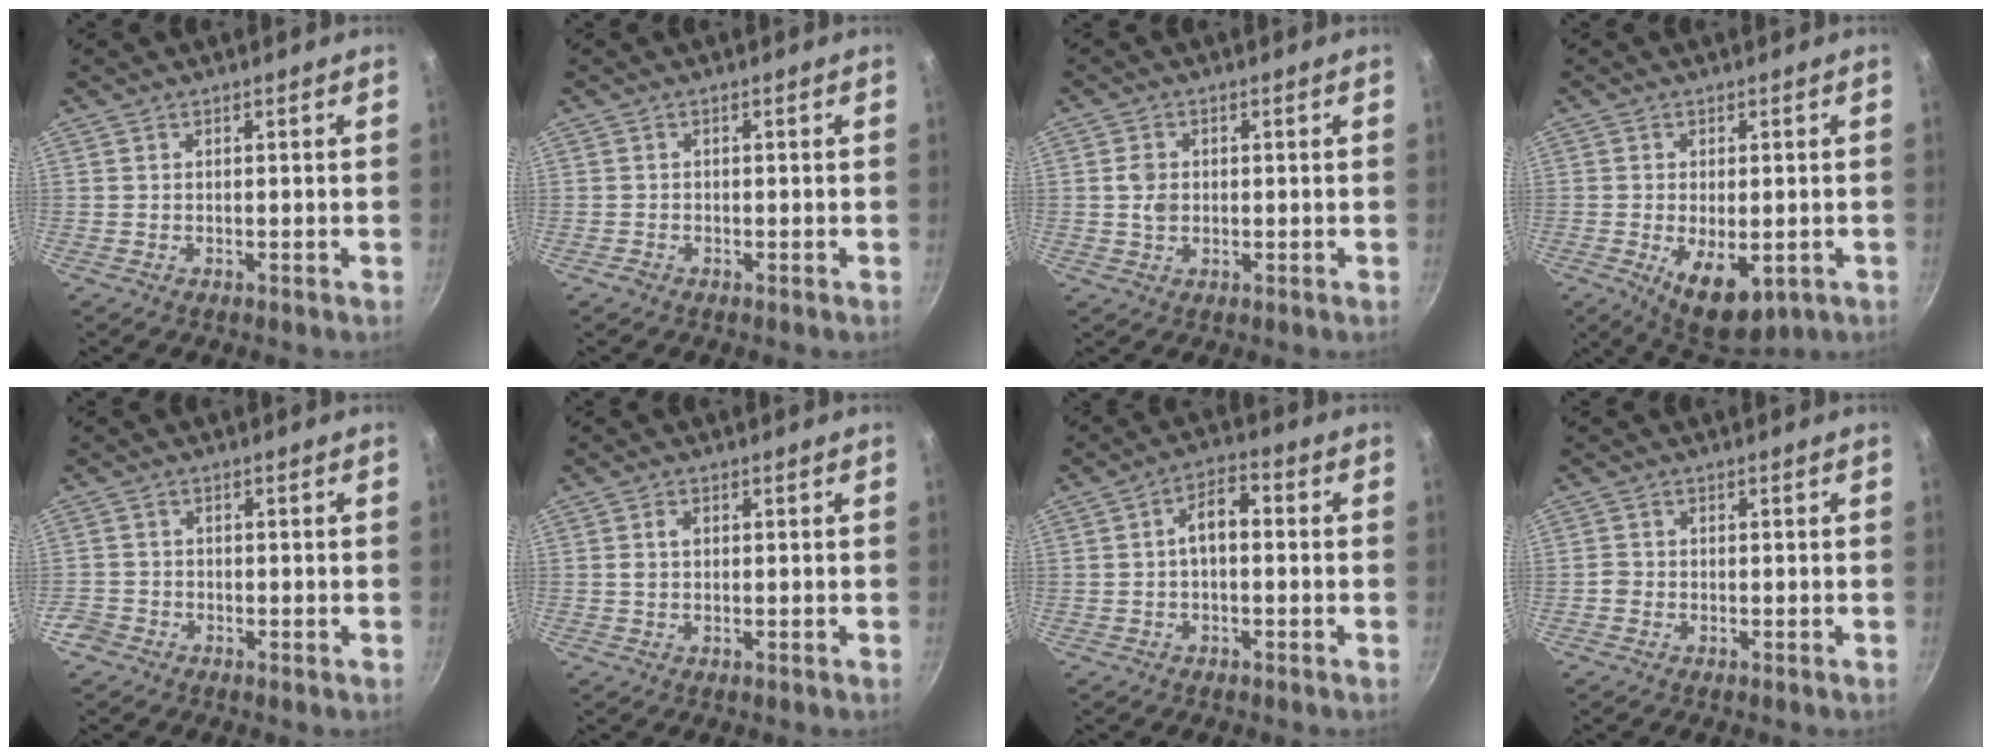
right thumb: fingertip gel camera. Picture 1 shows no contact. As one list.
[{"total": 0.8, "force": [-0.6, 0.6, 0.1], "torque": [-0.002, 0.002, -0.015]}, {"total": 3.3, "force": [0.2, 2.6, 2.1], "torque": [-0.034, 0.001, 0.003]}, {"total": 10.3, "force": [-3.2, 5.4, 8.1], "torque": [-0.117, -0.010, -0.036]}, {"total": 2.4, "force": [-1.6, 1.9, 0.2], "torque": [0.004, 0.009, -0.038]}, {"total": 1.9, "force": [0.2, 1.3, 1.4], "torque": [-0.027, 0.001, 0.003]}, {"total": 5.9, "force": [0.1, 3.2, 5.0], "torque": [-0.077, 0.027, -0.008]}, {"total": 1.3, "force": [-0.5, 1.2, 0.4], "torque": [-0.003, 0.004, -0.014]}]